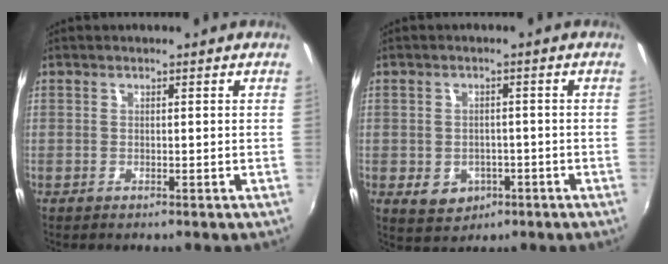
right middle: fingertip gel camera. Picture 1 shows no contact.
{"total": 6.0, "force": [-2.3, 4.9, 2.6], "torque": [-0.063, -0.003, -0.023]}